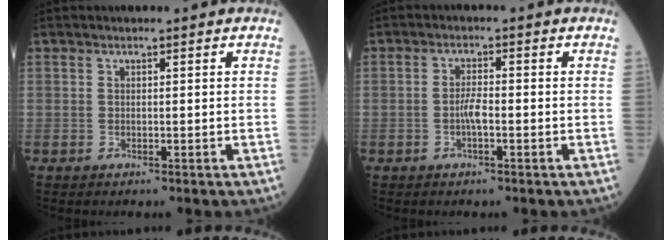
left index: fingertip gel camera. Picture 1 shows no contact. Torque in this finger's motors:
{"motor_torque": [0.00, 0.00, 0.04, 0.06]}